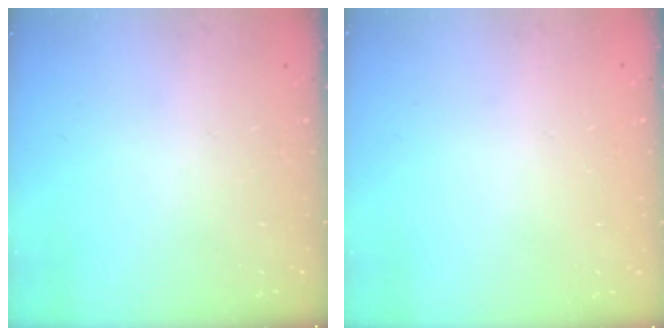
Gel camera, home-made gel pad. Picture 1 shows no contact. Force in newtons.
{"total": 0.0}